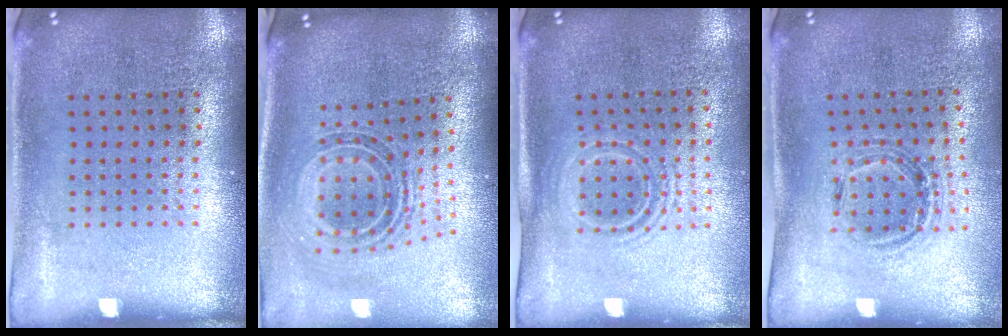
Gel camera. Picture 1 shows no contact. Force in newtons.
{"total": 1.2, "press": 1.0, "slide": 0.7}
{"total": 1.5, "press": 1.2, "slide": 1.0}
{"total": 1.0, "press": 1.0, "slide": 0.1}